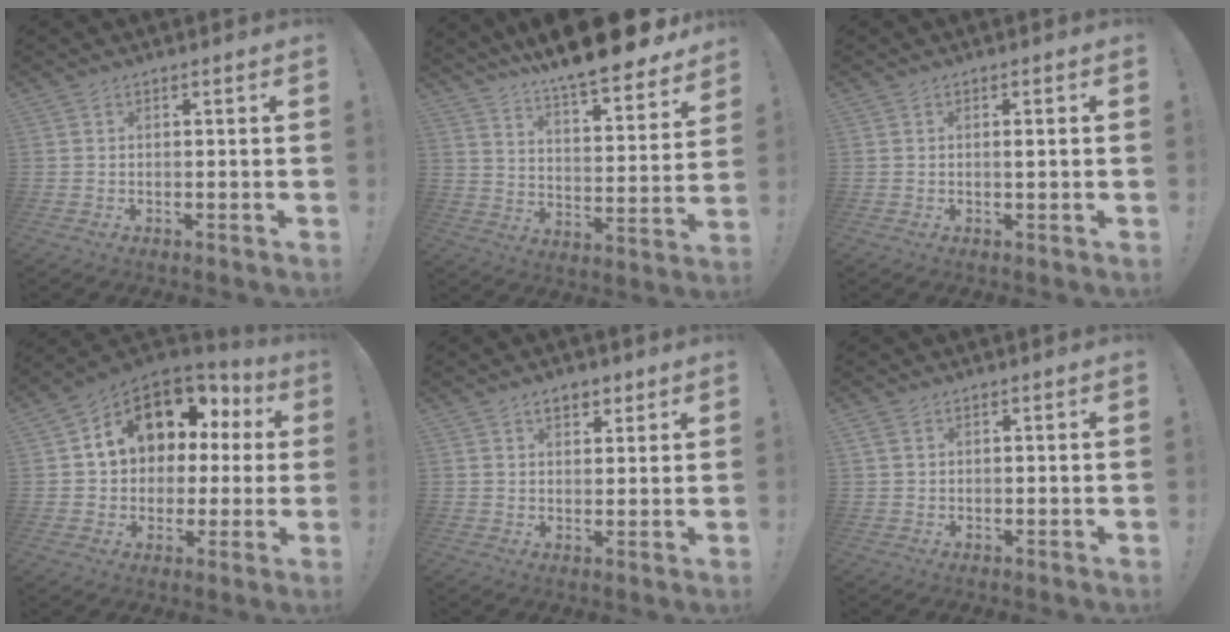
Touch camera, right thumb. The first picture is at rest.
{"total": 13.9, "force": [11.9, 1.8, 7.0], "torque": [-0.116, -0.103, 0.197]}
{"total": 1.1, "force": [0.2, -0.1, 1.0], "torque": [-0.009, -0.007, 0.000]}
{"total": 13.3, "force": [5.9, 9.5, 7.3], "torque": [-0.117, -0.034, 0.114]}
{"total": 4.5, "force": [2.7, 2.9, 2.3], "torque": [-0.028, -0.006, 0.047]}
{"total": 1.9, "force": [1.2, 1.0, 1.1], "torque": [-0.021, 0.002, 0.023]}